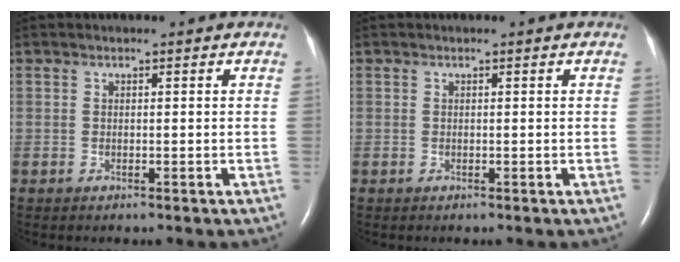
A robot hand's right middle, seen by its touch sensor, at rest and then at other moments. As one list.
[{"total": 0.0}]